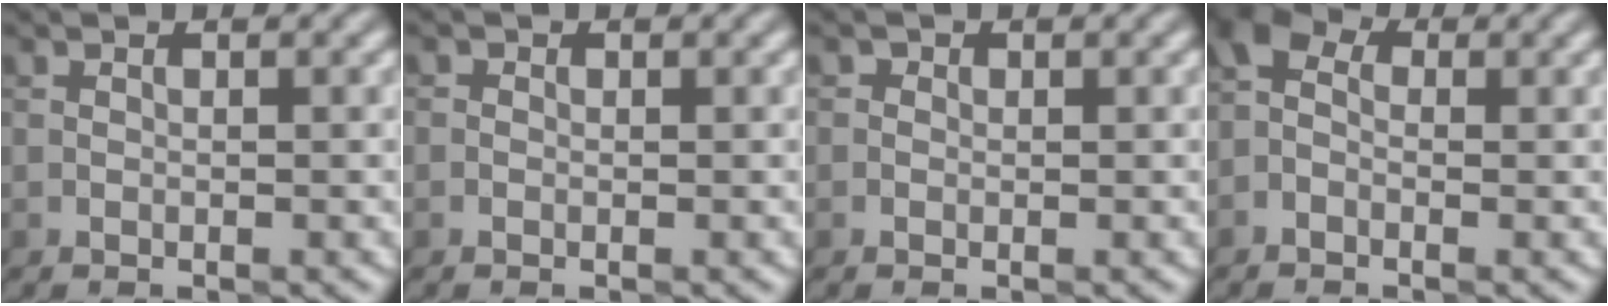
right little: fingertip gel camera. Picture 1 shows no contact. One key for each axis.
{"total": 0.0}
{"total": 0.5, "fx": 0.1, "fy": 0.5, "fz": 0.2, "tx": 0.000, "ty": -0.004, "tz": -0.005}
{"total": 2.4, "fx": -0.3, "fy": 1.8, "fz": 1.6, "tx": -0.034, "ty": 0.011, "tz": -0.018}